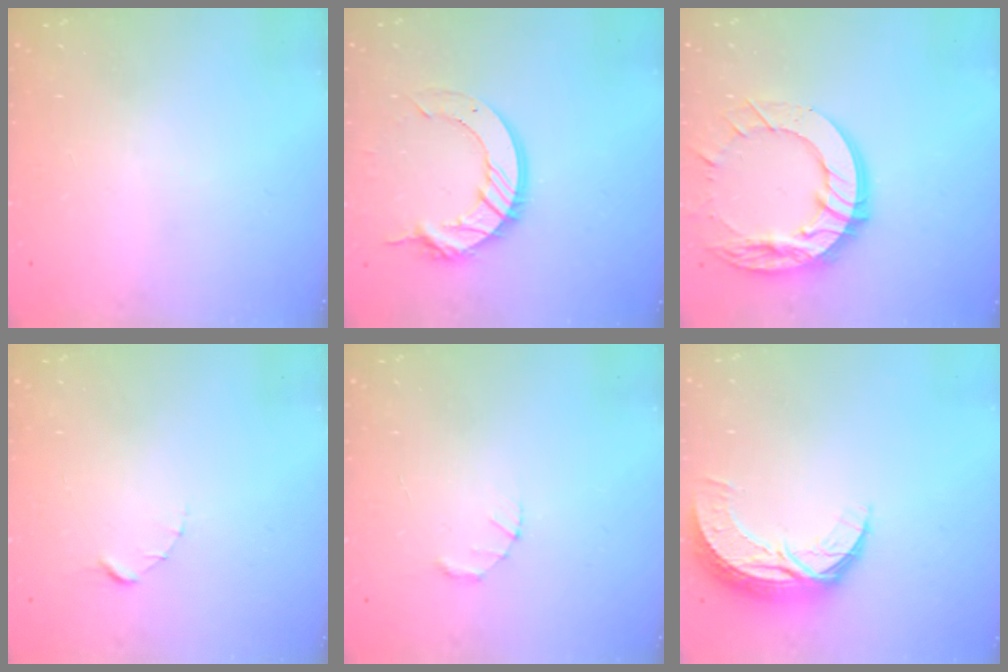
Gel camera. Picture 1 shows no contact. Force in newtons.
{"total": 12.6, "press": 12.6, "slide": 1.2}
{"total": 16.7, "press": 16.6, "slide": 1.6}
{"total": 1.5, "press": 1.5, "slide": 0.2}
{"total": 1.5, "press": 1.5, "slide": 0.3}
{"total": 8.9, "press": 8.9, "slide": 0.6}